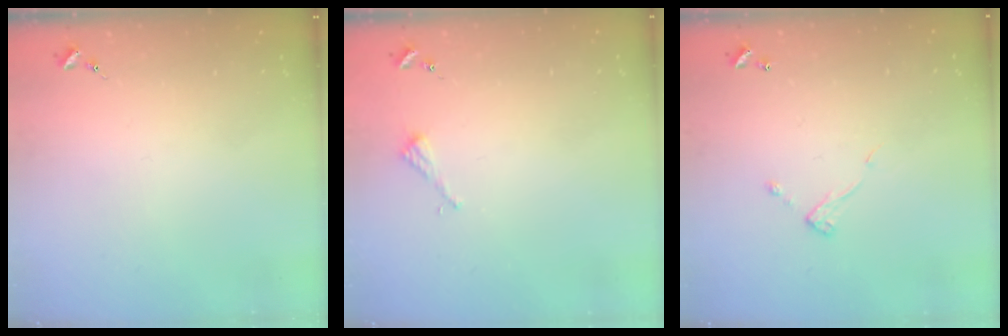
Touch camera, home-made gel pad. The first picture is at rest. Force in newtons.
{"total": 2.2, "press": 2.2, "slide": 0.2}
{"total": 5.3, "press": 5.3, "slide": 0.2}